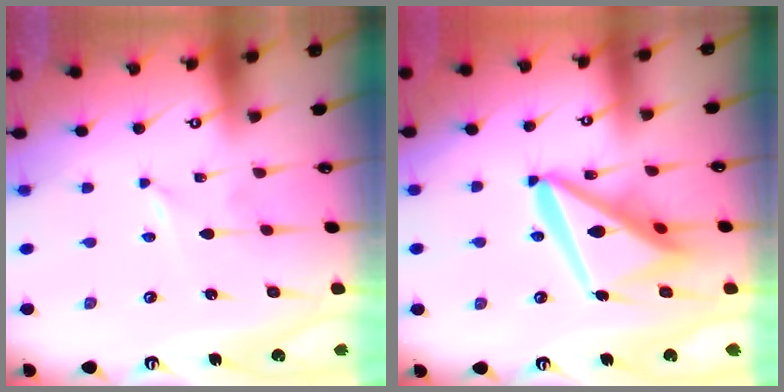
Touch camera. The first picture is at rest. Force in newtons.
{"total": 18.0, "press": 17.9, "slide": 2.0}